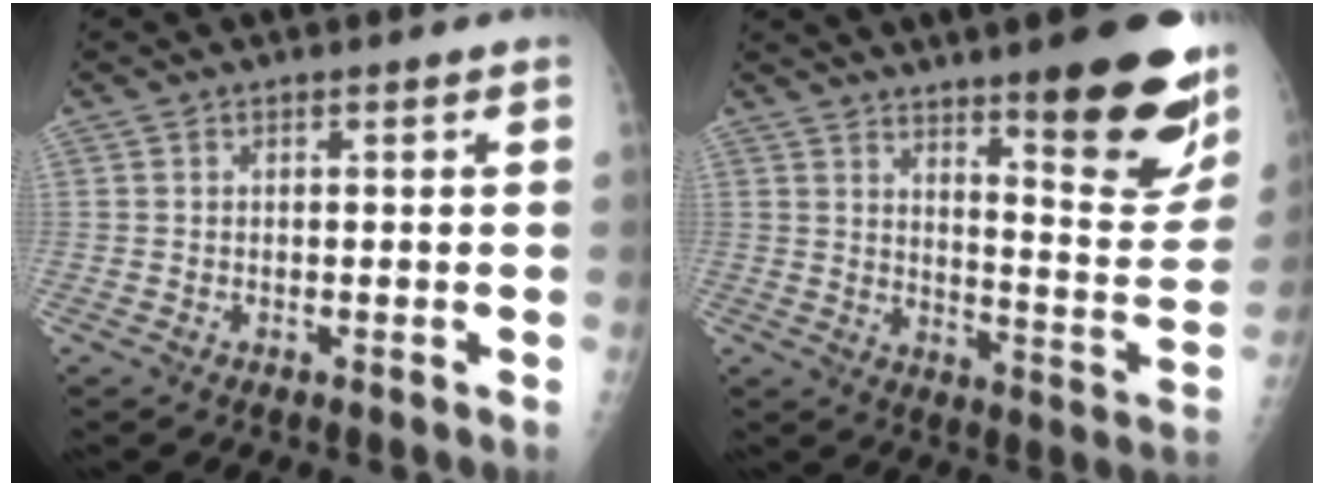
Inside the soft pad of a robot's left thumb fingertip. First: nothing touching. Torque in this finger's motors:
{"motor_torque": [0.38, 0.45, 0.05, -0.28, 0.17]}